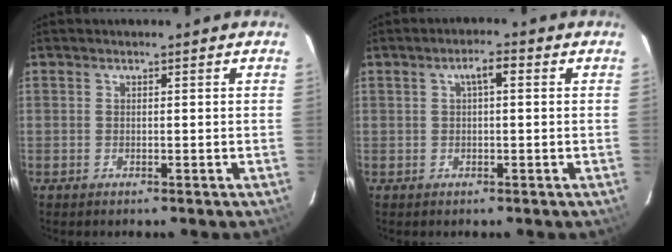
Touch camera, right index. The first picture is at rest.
{"total": 2.9, "force": [0.7, 0.8, 2.7], "torque": [-0.050, 0.011, 0.012]}